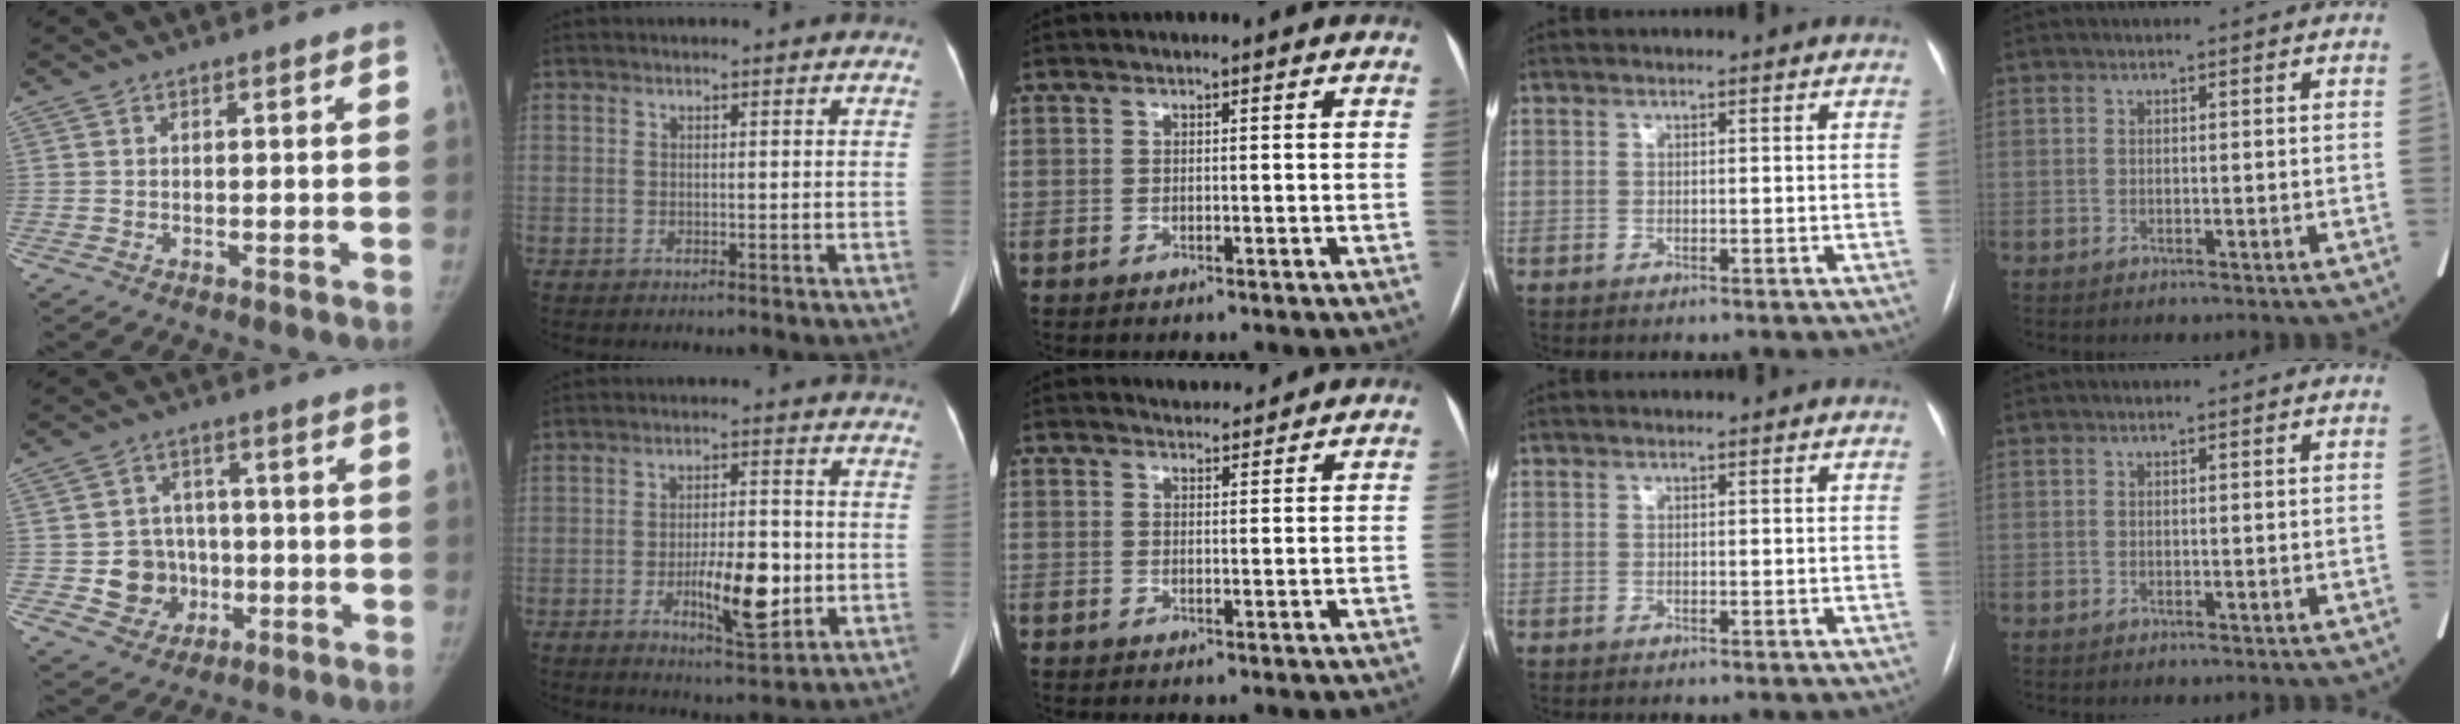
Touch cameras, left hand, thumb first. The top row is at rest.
{"thumb": {"total": 9.0, "force": [-1.6, 8.3, 3.0], "torque": [-0.002, 0.014, -0.019]}, "index": {"total": 9.2, "force": [-2.2, 2.8, 8.5], "torque": [-0.138, -0.007, -0.032]}, "middle": {"total": 3.5, "force": [3.5, 0.6, 0.2], "torque": [-0.010, 0.009, 0.051]}}